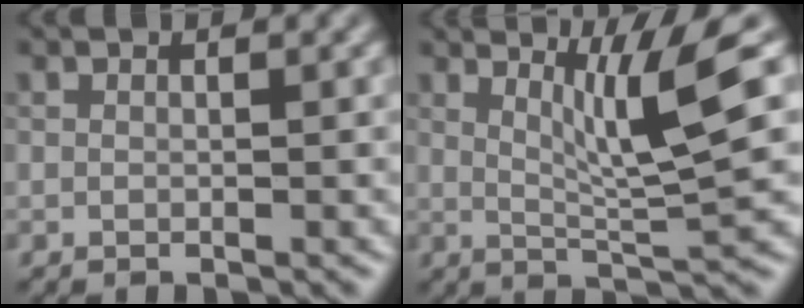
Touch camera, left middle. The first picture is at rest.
{"total": 5.8, "force": [2.2, 0.5, 5.3], "torque": [-0.093, 0.000, 0.040]}